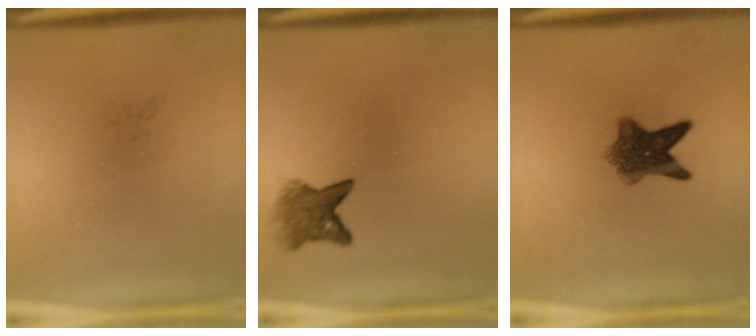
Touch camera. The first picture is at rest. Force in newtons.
{"total": 4.2}
{"total": 7.2}